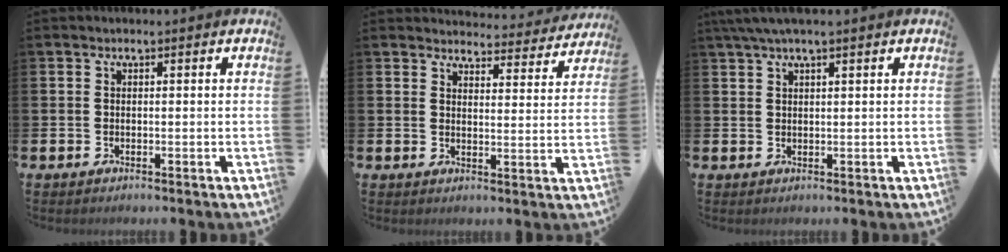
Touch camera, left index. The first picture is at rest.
{"total": 4.0, "force": [4.0, 0.6, 0.2], "torque": [-0.003, -0.033, 0.065]}
{"total": 3.0, "force": [2.3, 0.2, 1.9], "torque": [-0.047, 0.004, 0.043]}